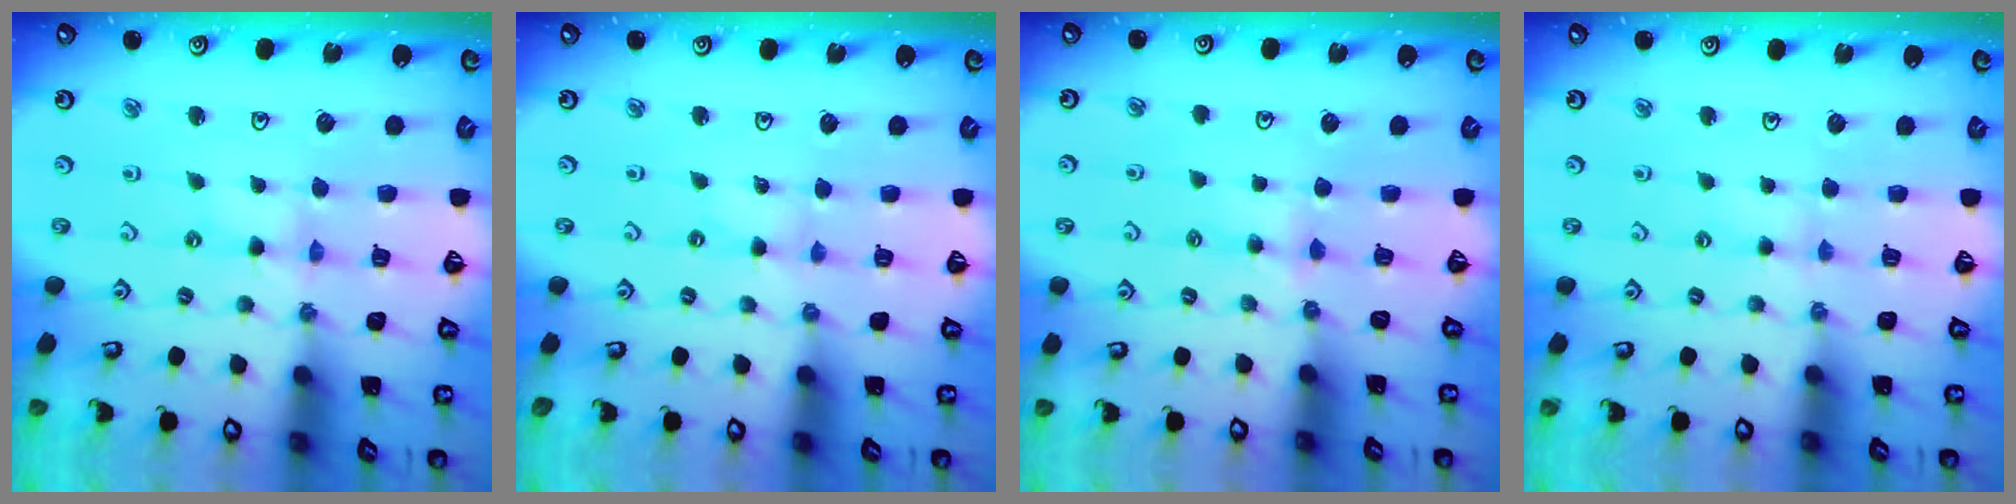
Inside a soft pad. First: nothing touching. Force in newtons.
{"total": 0.0}
{"total": 4.2, "press": 4.2, "slide": 0.8}
{"total": 2.5, "press": 2.5, "slide": 0.3}